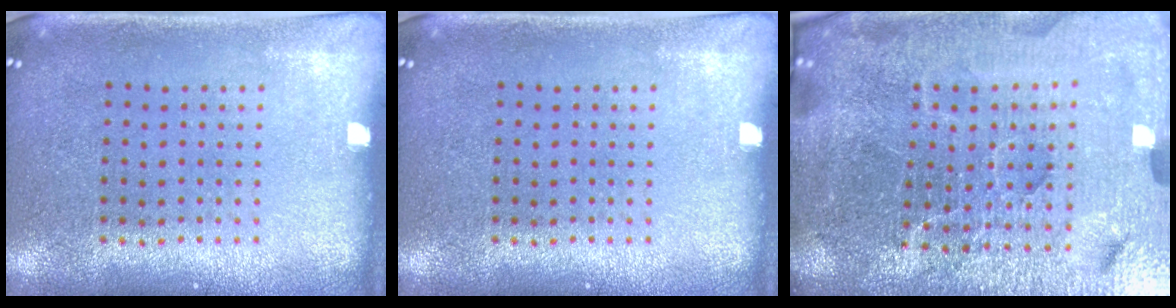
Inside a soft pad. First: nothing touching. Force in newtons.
{"total": 0.0}
{"total": 6.8, "press": 6.0, "slide": 3.2}